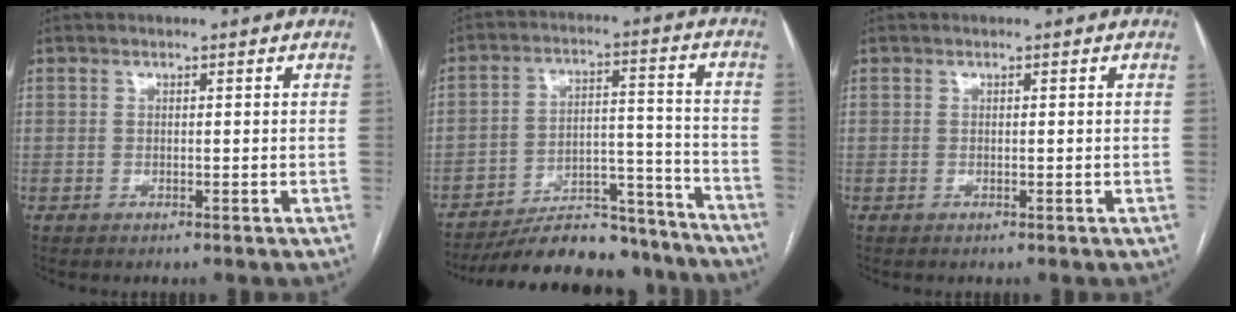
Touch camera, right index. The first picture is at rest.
{"total": 19.2, "force": [-17.7, 5.2, 5.3], "torque": [-0.065, 0.030, -0.256]}
{"total": 0.0}